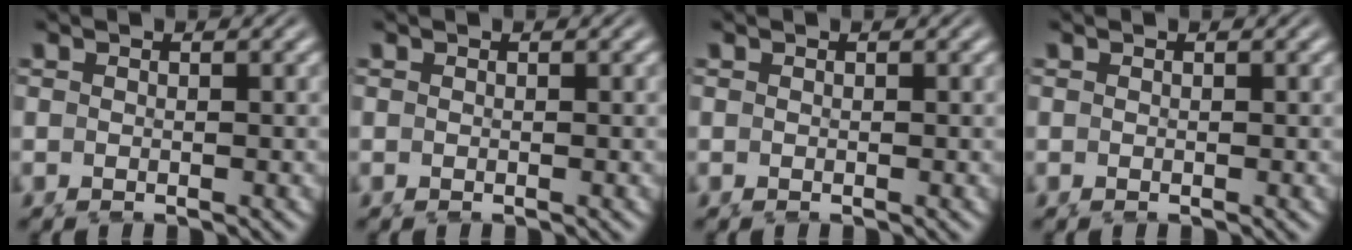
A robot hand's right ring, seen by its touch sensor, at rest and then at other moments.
{"total": 0.0}
{"total": 0.0}
{"total": 0.0}